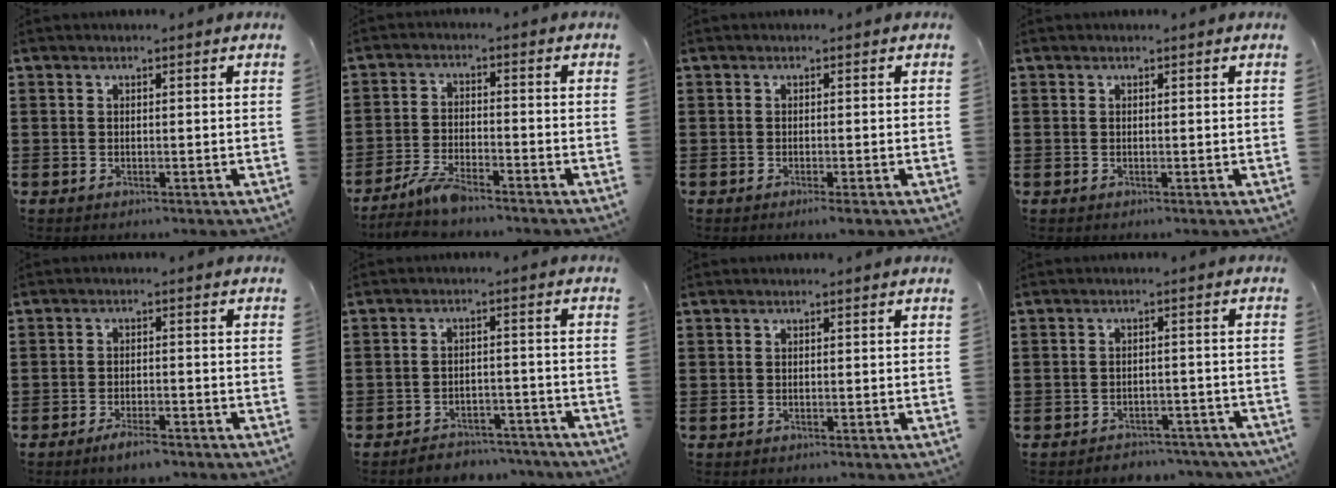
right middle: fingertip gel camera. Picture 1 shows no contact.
{"total": 4.9, "force": [-4.1, 0.7, 2.5], "torque": [-0.061, -0.005, -0.084]}
{"total": 1.0, "force": [-0.6, 0.0, 0.8], "torque": [-0.013, -0.003, -0.011]}
{"total": 0.0}
{"total": 2.9, "force": [-2.2, 0.5, 1.7], "torque": [-0.036, 0.000, -0.042]}
{"total": 3.5, "force": [-3.4, 0.6, -0.1], "torque": [-0.005, 0.004, -0.074]}
{"total": 0.0}
{"total": 2.7, "force": [-2.7, 0.5, -0.1], "torque": [-0.005, 0.002, -0.058]}